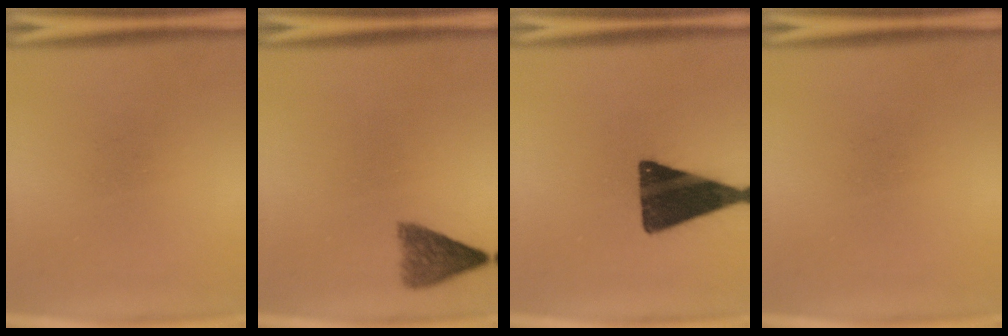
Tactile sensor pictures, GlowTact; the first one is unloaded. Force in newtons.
{"total": 4.1}
{"total": 16.5}
{"total": 0.0}